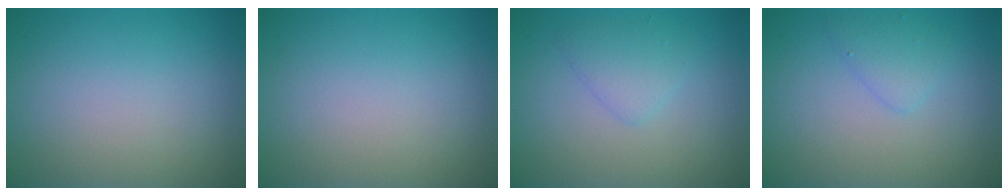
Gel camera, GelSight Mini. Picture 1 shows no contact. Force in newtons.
{"total": 0.0}
{"total": 1.8, "press": 1.8, "slide": 0.1}
{"total": 1.7, "press": 1.6, "slide": 0.1}